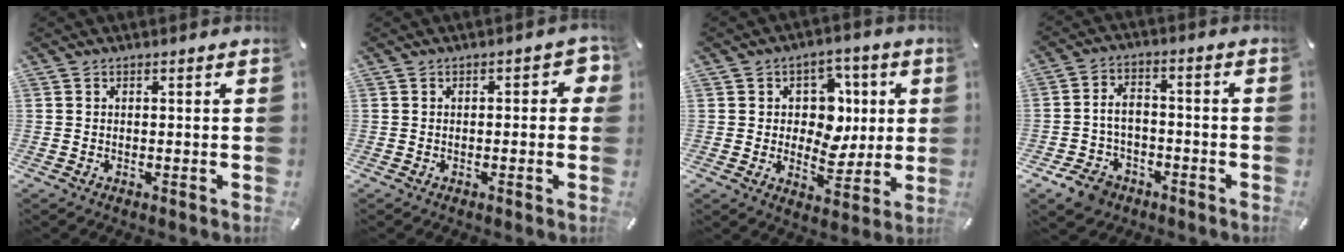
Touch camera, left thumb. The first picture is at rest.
{"total": 3.0, "force": [-0.3, 1.7, 2.5], "torque": [-0.030, 0.004, -0.009]}
{"total": 9.9, "force": [1.5, 8.9, 4.0], "torque": [-0.042, -0.015, 0.027]}
{"total": 7.4, "force": [-3.1, 5.6, 3.8], "torque": [-0.083, 0.024, -0.056]}